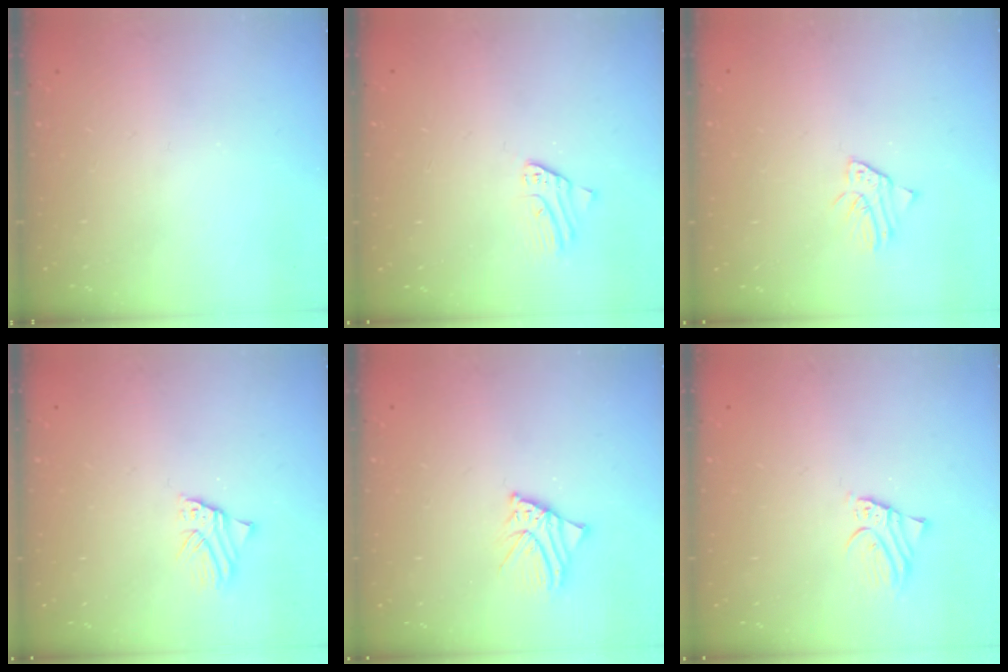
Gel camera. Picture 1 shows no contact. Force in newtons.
{"total": 1.9, "press": 1.9, "slide": 0.1}
{"total": 1.5, "press": 1.5, "slide": 0.2}
{"total": 1.9, "press": 1.9, "slide": 0.2}
{"total": 2.7, "press": 2.7, "slide": 0.4}
{"total": 2.4, "press": 2.4, "slide": 0.0}